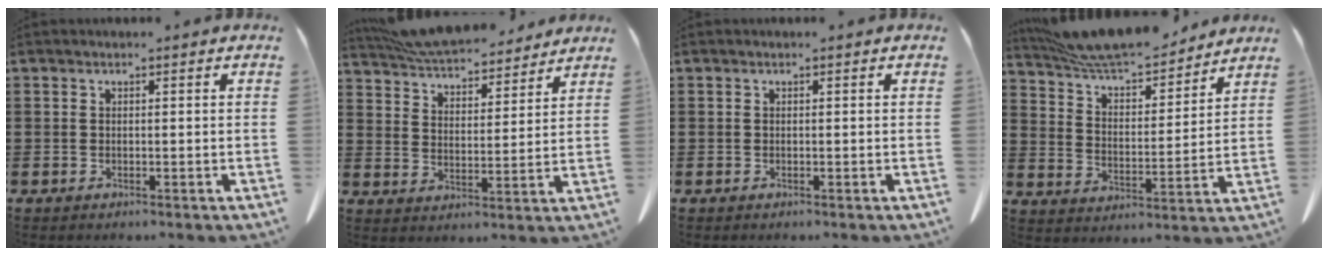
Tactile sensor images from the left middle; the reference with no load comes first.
{"total": 6.8, "force": [6.6, 1.1, 1.6], "torque": [-0.060, -0.034, 0.118]}
{"total": 0.0}
{"total": 7.9, "force": [7.4, 1.1, 2.4], "torque": [-0.080, -0.043, 0.133]}